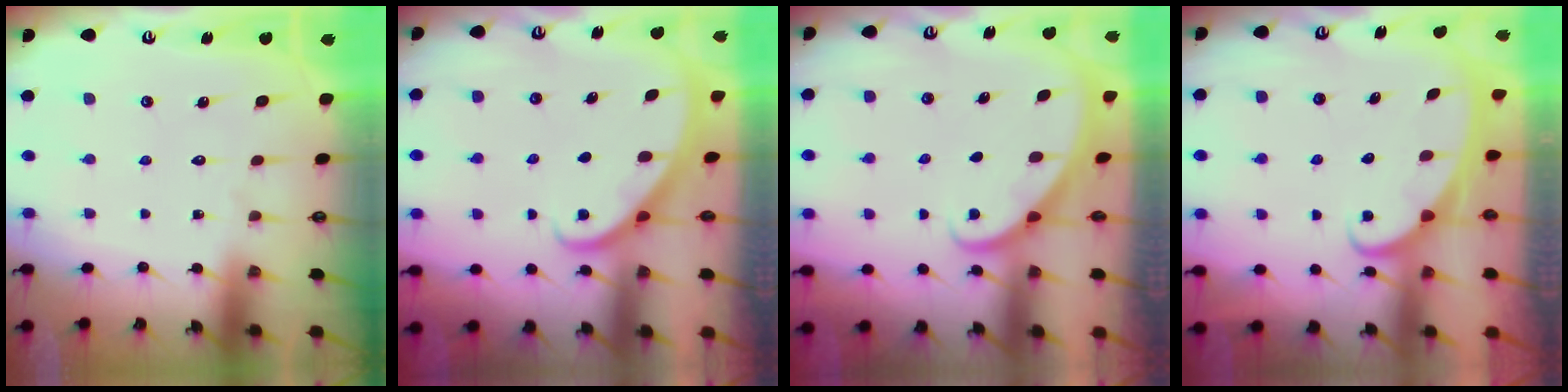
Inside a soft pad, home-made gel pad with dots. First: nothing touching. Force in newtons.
{"total": 2.3, "press": 2.3, "slide": 0.2}
{"total": 2.1, "press": 2.1, "slide": 0.1}
{"total": 2.6, "press": 2.6, "slide": 0.3}